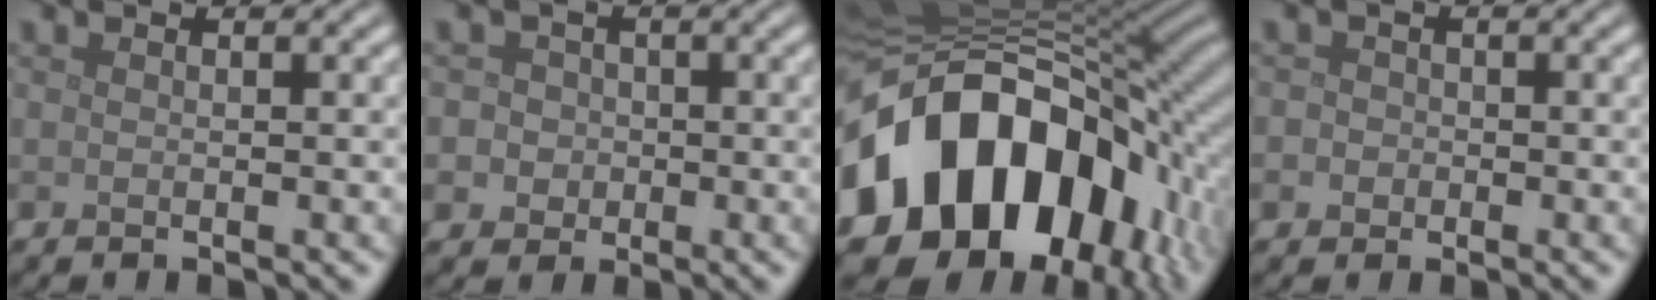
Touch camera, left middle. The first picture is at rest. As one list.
[{"total": 4.2, "force": [-0.8, 4.0, 1.1], "torque": [0.003, 0.015, -0.036]}, {"total": 18.9, "force": [-5.6, 13.8, 11.6], "torque": [-0.222, -0.013, -0.085]}, {"total": 1.8, "force": [-0.4, 1.7, 0.6], "torque": [0.000, 0.009, -0.019]}]